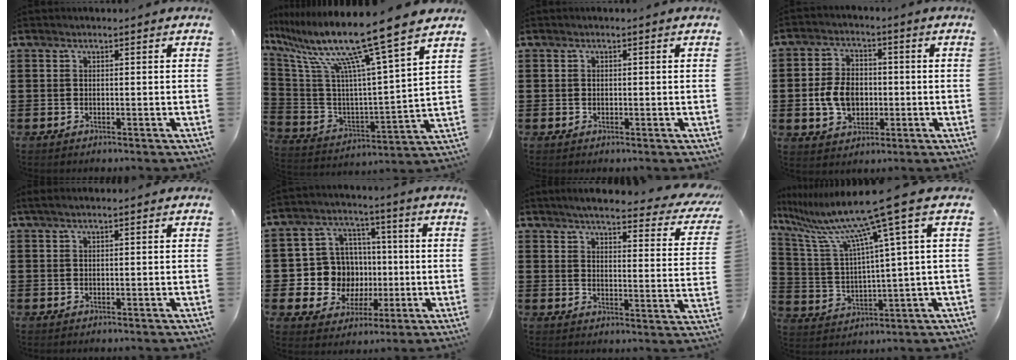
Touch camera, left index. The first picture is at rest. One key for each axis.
{"total": 14.0, "fx": 10.8, "fy": -0.6, "fz": 8.9, "tx": -0.201, "ty": -0.076, "tz": 0.166}
{"total": 0.5, "fx": 0.0, "fy": 0.5, "fz": 0.0, "tx": -0.004, "ty": 0.004, "tz": 0.000}
{"total": 6.8, "fx": -1.0, "fy": 5.0, "fz": 4.4, "tx": -0.094, "ty": 0.007, "tz": -0.023}
{"total": 1.1, "fx": 0.5, "fy": 0.0, "fz": 0.9, "tx": -0.017, "ty": 0.000, "tz": 0.009}
{"total": 10.0, "fx": -0.2, "fy": 9.6, "fz": 2.8, "tx": -0.097, "ty": 0.013, "tz": 0.010}
{"total": 5.0, "fx": 4.4, "fy": 0.1, "fz": 2.5, "tx": -0.058, "ty": -0.029, "tz": 0.069}
{"total": 12.2, "fx": 8.2, "fy": -0.7, "fz": 9.1, "tx": -0.221, "ty": -0.051, "tz": 0.122}